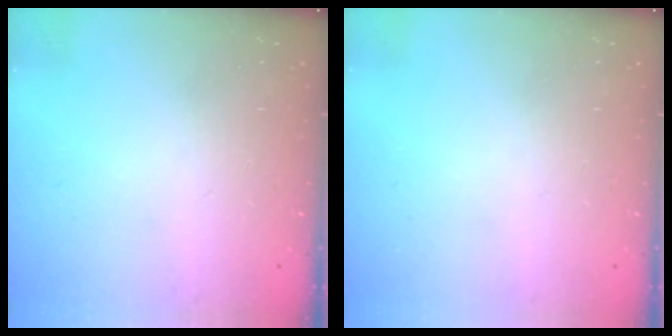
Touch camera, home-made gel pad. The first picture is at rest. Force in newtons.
{"total": 0.0}